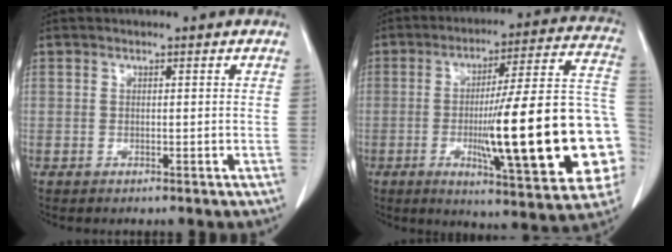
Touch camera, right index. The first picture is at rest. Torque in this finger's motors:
{"motor_torque": [2.14, 0.00, 1.06, 0.21]}